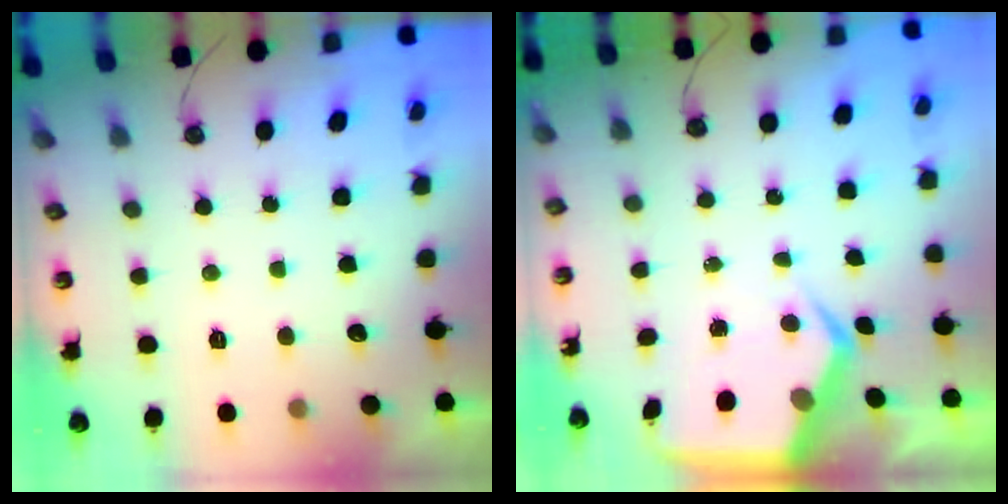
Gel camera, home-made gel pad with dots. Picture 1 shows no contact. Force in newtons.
{"total": 7.1, "press": 7.1, "slide": 0.9}